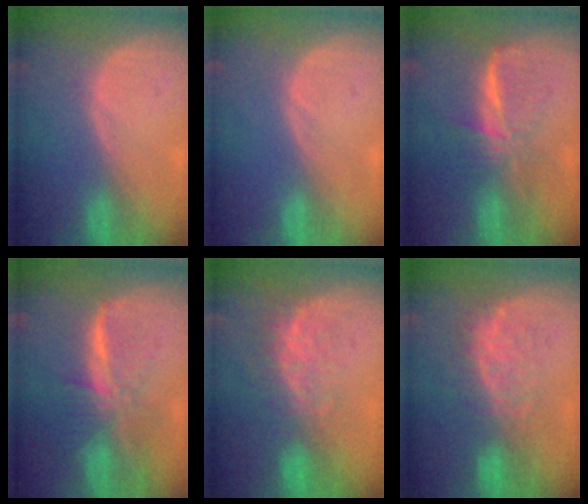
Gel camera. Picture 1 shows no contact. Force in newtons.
{"total": 0.0}
{"total": 6.2, "press": 6.2, "slide": 0.7}
{"total": 8.2, "press": 6.9, "slide": 4.4}
{"total": 8.0, "press": 7.5, "slide": 2.8}
{"total": 7.6, "press": 7.5, "slide": 1.0}